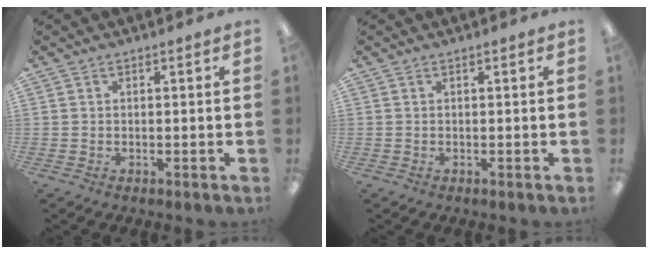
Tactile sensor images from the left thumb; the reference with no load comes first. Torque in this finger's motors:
{"motor_torque": [0.00, 0.00, 0.00, 0.00, 0.00]}